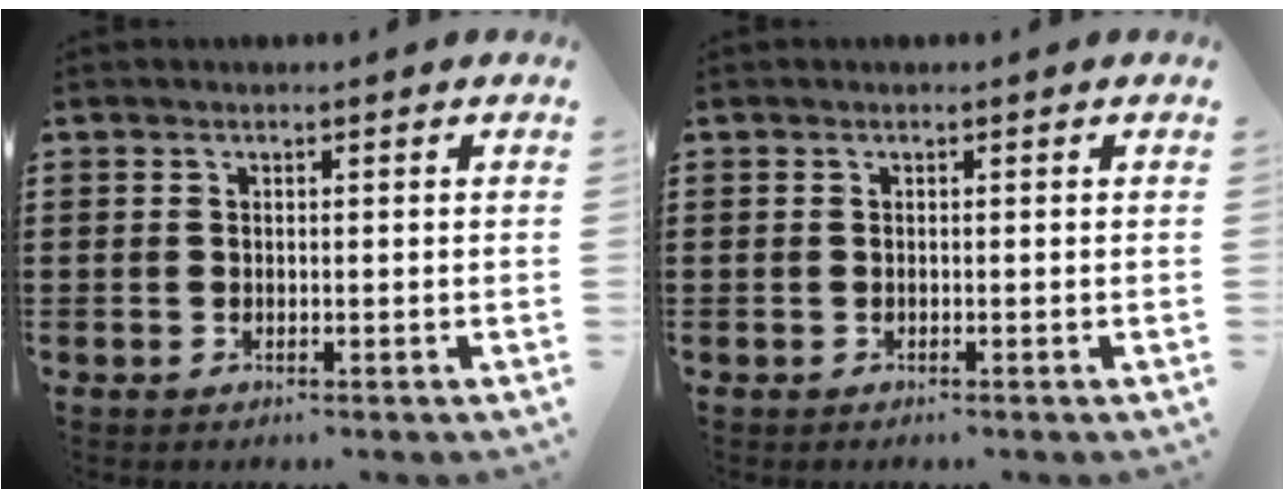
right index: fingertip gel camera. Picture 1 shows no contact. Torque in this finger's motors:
{"motor_torque": [-0.33, 1.74, 0.01, 0.02]}